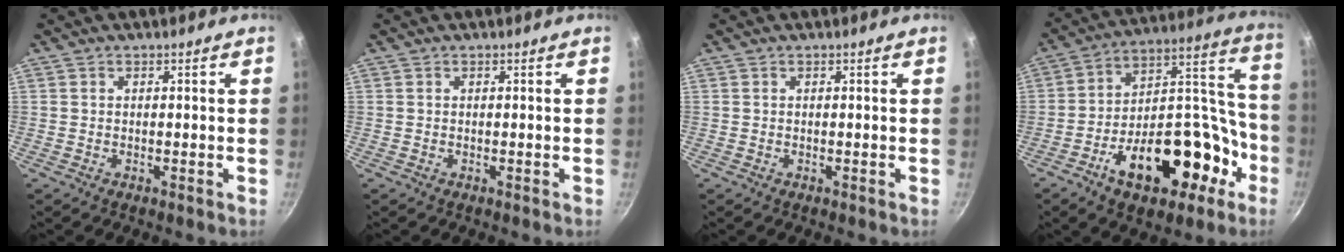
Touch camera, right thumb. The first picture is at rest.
{"total": 0.0}
{"total": 0.0}
{"total": 24.4, "force": [-10.9, 13.5, 17.1], "torque": [-0.212, 0.094, -0.162]}